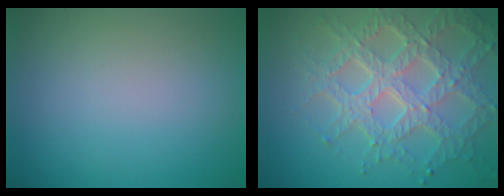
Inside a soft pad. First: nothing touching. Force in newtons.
{"total": 8.0, "press": 5.8, "slide": 5.5}